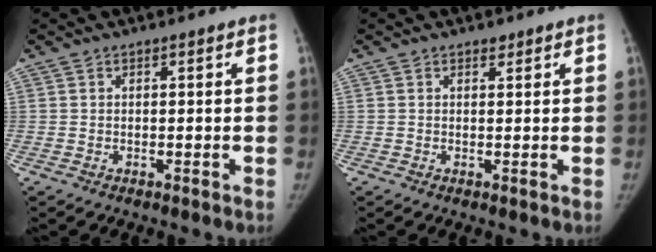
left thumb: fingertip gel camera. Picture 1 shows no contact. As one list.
[{"total": 1.3, "force": [1.0, 0.7, 0.5], "torque": [-0.001, -0.006, 0.012]}]